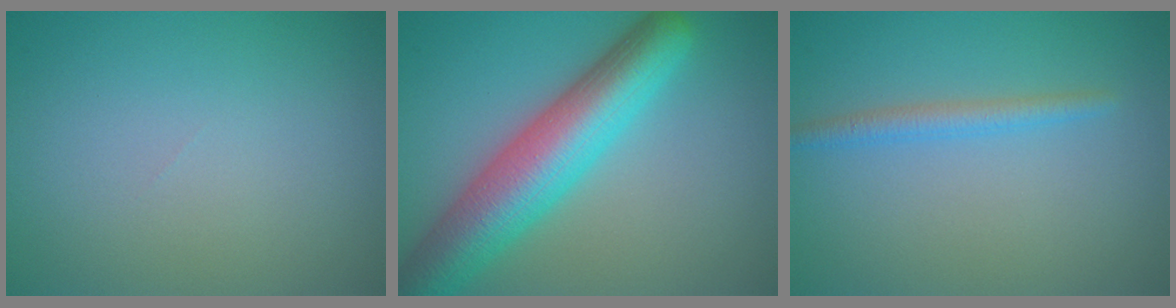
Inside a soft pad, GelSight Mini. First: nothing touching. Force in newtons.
{"total": 8.6, "press": 8.5, "slide": 0.5}
{"total": 1.8, "press": 1.8, "slide": 0.2}